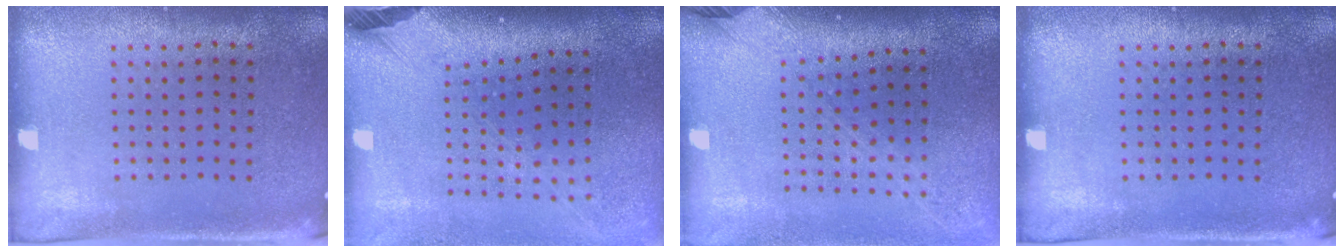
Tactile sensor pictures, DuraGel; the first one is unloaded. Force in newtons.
{"total": 2.6, "press": 1.8, "slide": 1.8}
{"total": 2.2, "press": 1.6, "slide": 1.5}
{"total": 0.0}